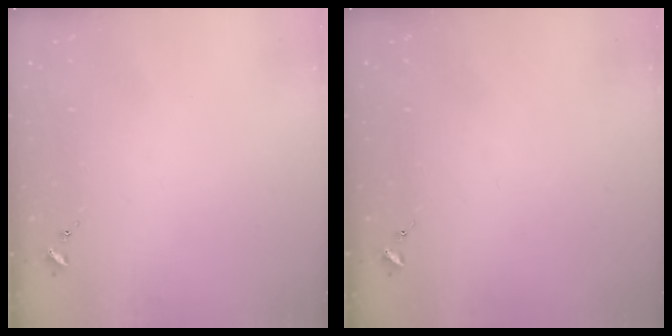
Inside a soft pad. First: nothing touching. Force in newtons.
{"total": 0.0}